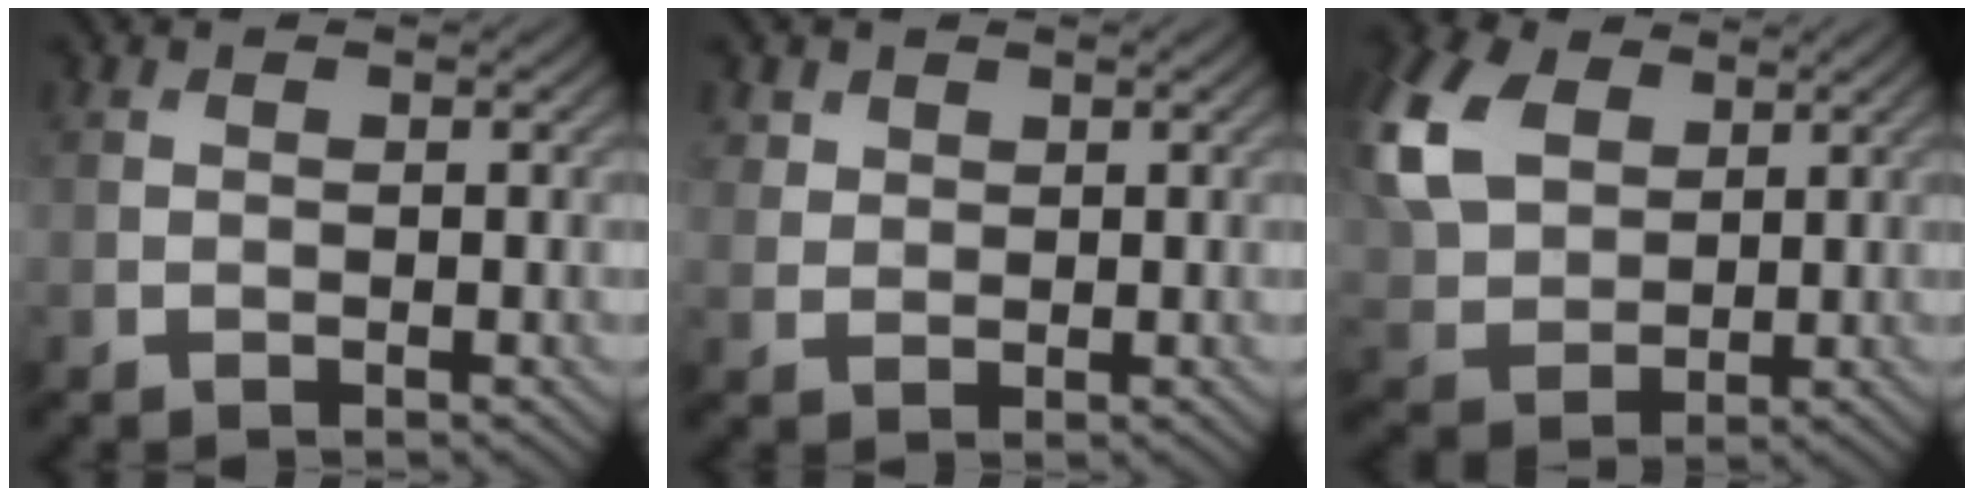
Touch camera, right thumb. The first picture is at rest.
{"total": 2.2, "force": [1.4, 1.6, 0.5], "torque": [-0.016, -0.008, 0.034]}
{"total": 12.7, "force": [4.7, 8.4, 8.3], "torque": [-0.243, 0.025, 0.094]}